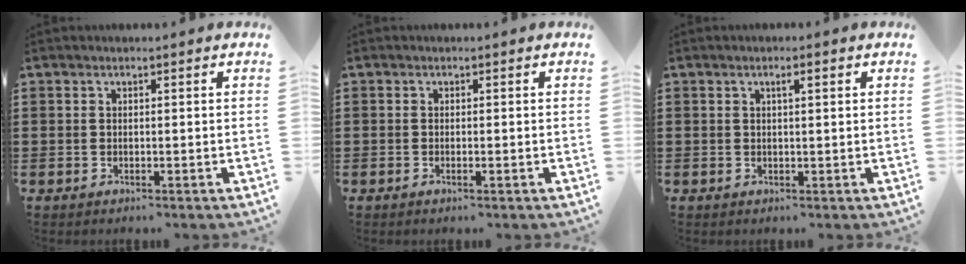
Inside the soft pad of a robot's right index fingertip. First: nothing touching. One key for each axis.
{"total": 0.7, "fx": -0.2, "fy": -0.2, "fz": 0.6, "tx": -0.011, "ty": -0.007, "tz": -0.002}
{"total": 1.5, "fx": 0.5, "fy": 0.3, "fz": 1.4, "tx": -0.028, "ty": 0.003, "tz": 0.007}